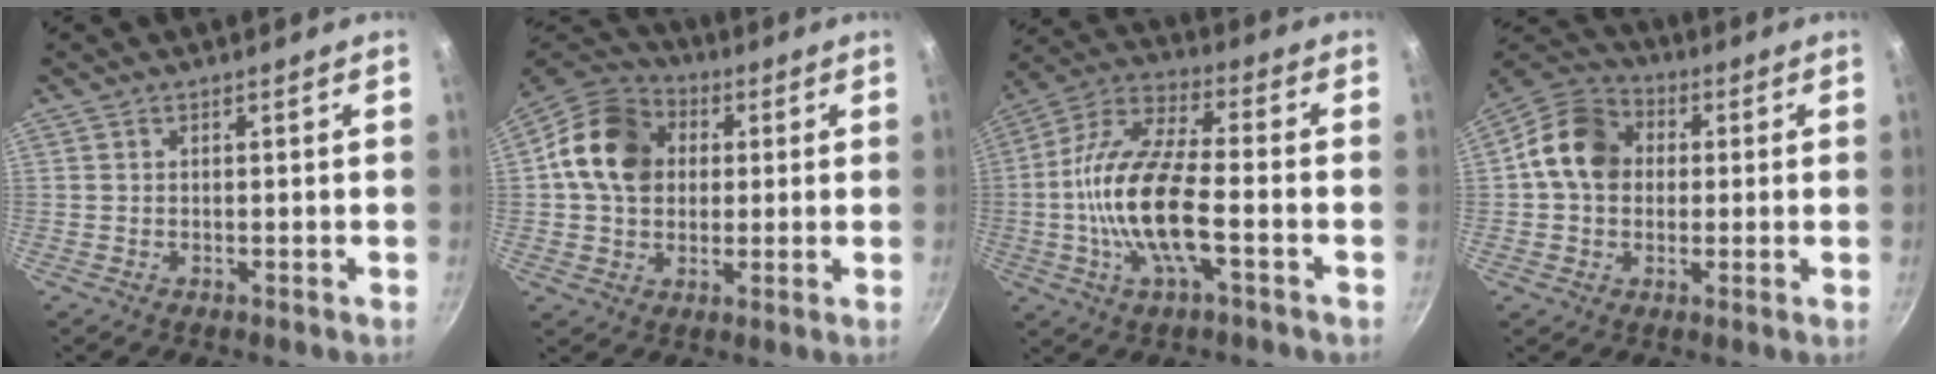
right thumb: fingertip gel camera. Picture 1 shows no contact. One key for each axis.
{"total": 15.2, "fx": 2.5, "fy": 12.1, "fz": 8.8, "tx": -0.133, "ty": 0.020, "tz": 0.027}
{"total": 16.9, "fx": -3.6, "fy": 6.2, "fz": 15.3, "tx": -0.298, "ty": 0.034, "tz": -0.085}
{"total": 12.0, "fx": 1.2, "fy": 9.8, "fz": 6.8, "tx": -0.086, "ty": 0.022, "tz": 0.000}